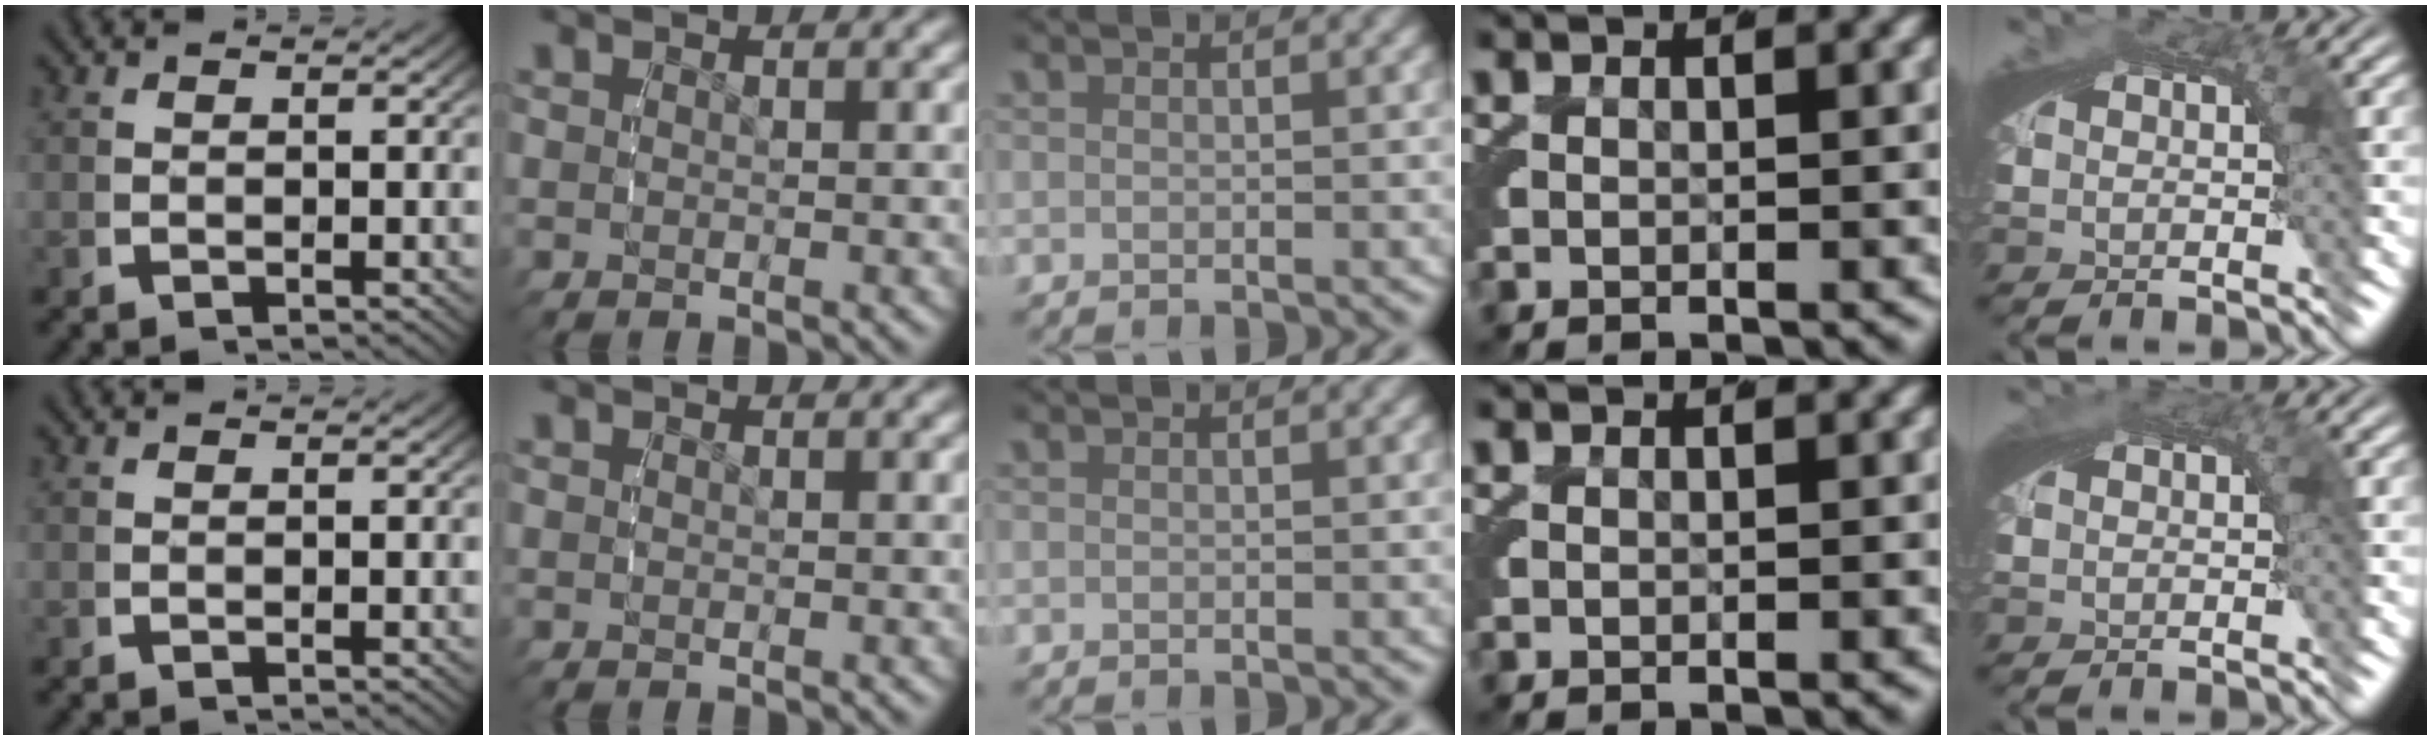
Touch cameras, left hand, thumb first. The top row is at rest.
{"little": {"total": 0.8, "force": [0.3, 0.4, 0.6], "torque": [-0.009, 0.003, 0.003]}}